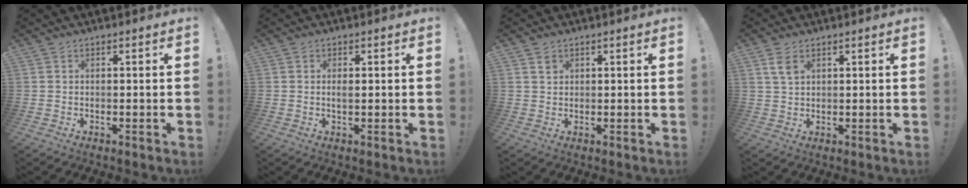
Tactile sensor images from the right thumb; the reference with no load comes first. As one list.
[{"total": 1.3, "force": [-0.1, 0.5, 1.2], "torque": [-0.012, -0.003, -0.005]}, {"total": 2.0, "force": [1.1, 1.7, 0.2], "torque": [0.012, -0.009, 0.018]}, {"total": 4.1, "force": [2.1, 2.1, 2.9], "torque": [-0.049, -0.005, 0.038]}]